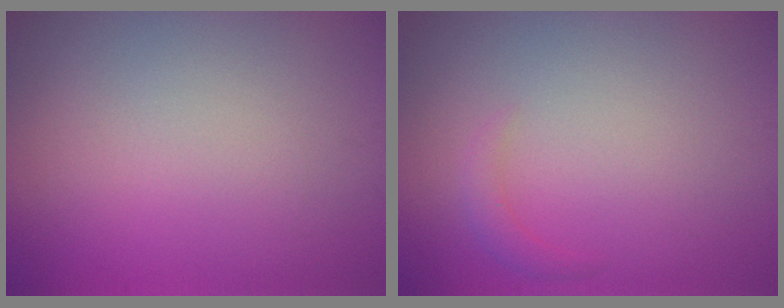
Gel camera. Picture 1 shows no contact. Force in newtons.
{"total": 1.2, "press": 1.2, "slide": 0.2}